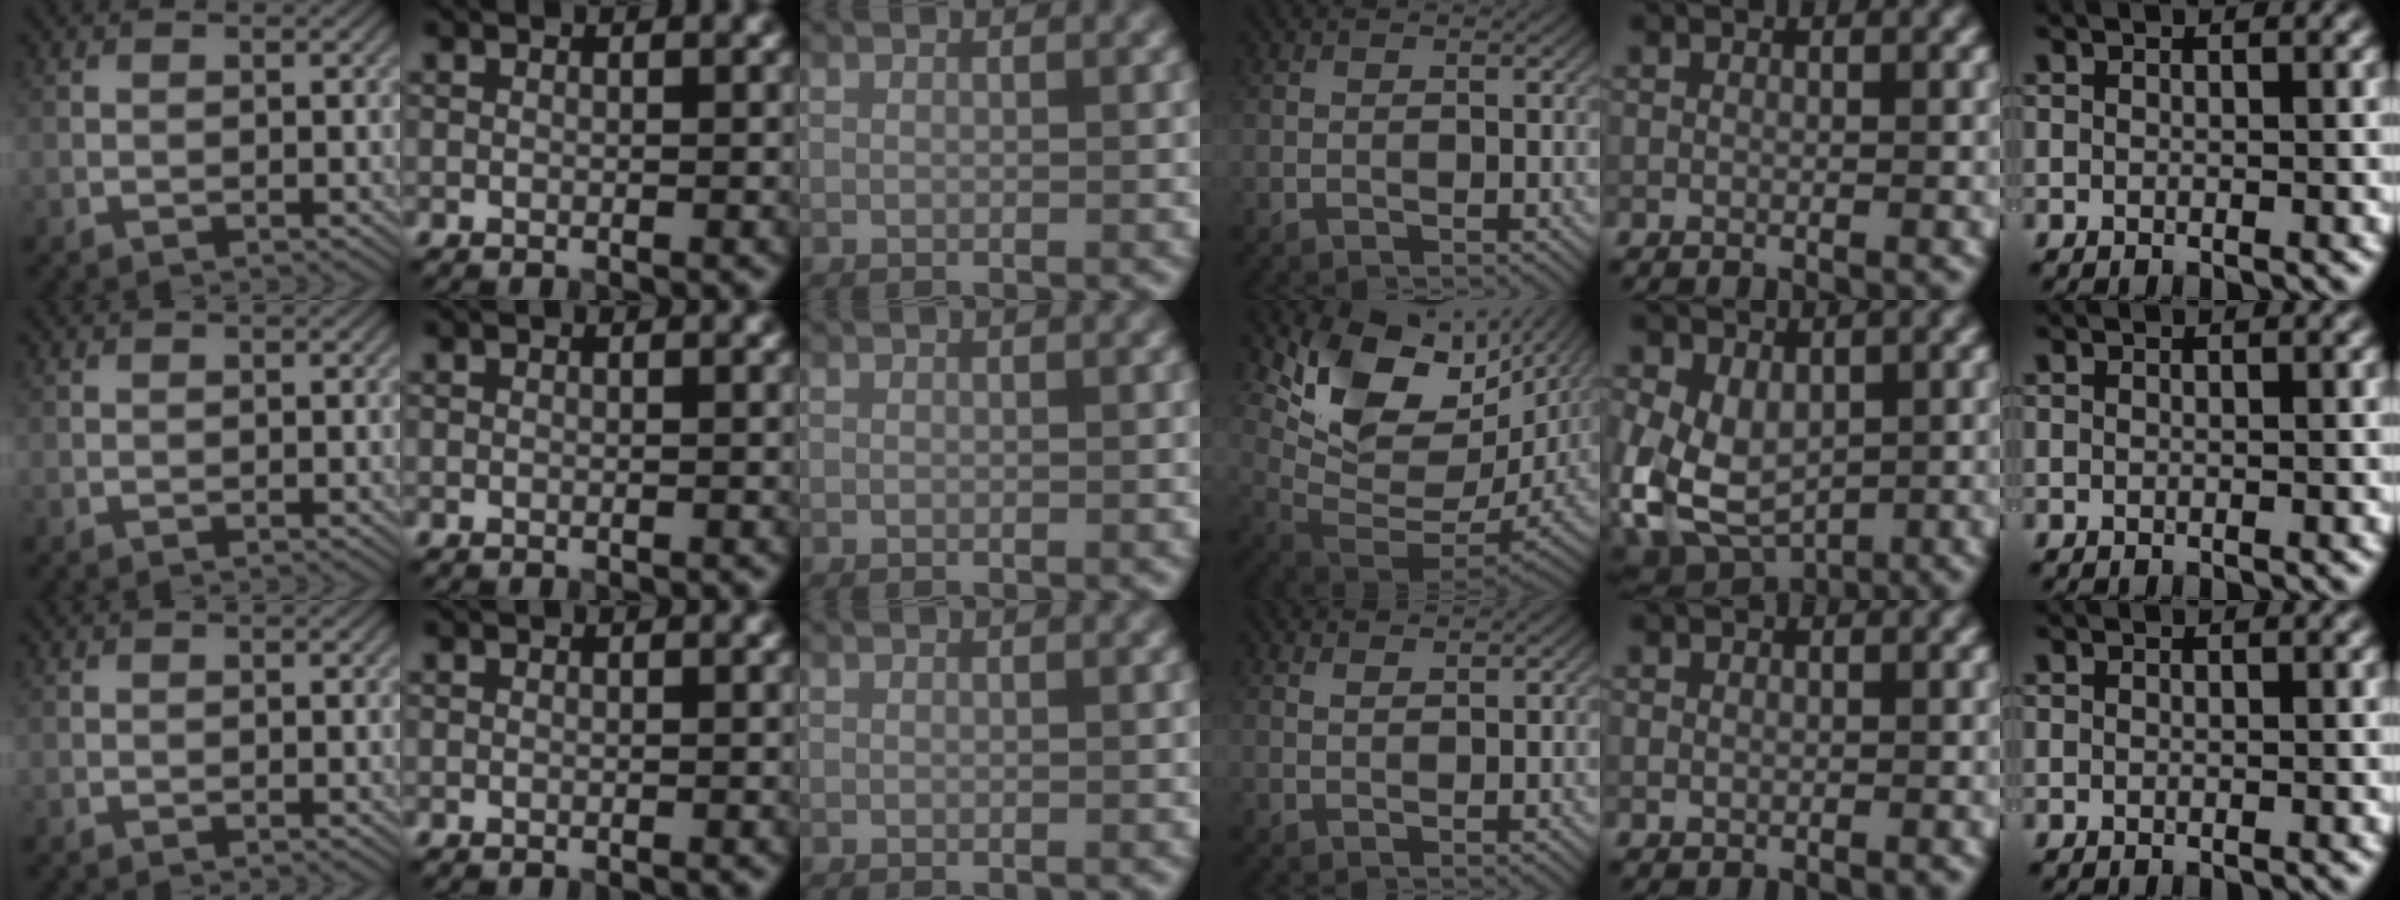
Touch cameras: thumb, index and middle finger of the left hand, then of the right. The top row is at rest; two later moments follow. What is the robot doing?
{"motion": "lift_and_place", "object": "coin"}